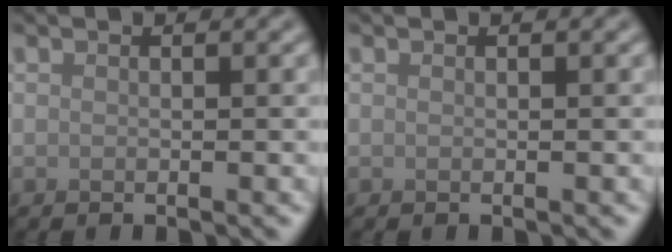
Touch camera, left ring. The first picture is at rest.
{"total": 0.0}